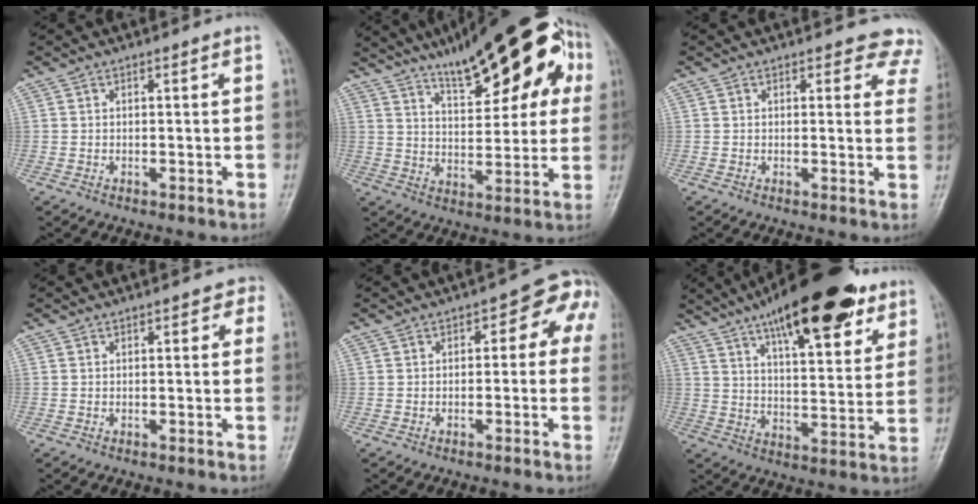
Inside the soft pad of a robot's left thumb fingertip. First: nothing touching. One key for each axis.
{"total": 22.5, "fx": 10.8, "fy": 8.3, "fz": 17.9, "tx": -0.218, "ty": -0.002, "tz": 0.158}
{"total": 6.5, "fx": 5.5, "fy": 3.1, "fz": 1.5, "tx": 0.030, "ty": -0.023, "tz": 0.035}
{"total": 1.7, "fx": 0.4, "fy": 1.2, "fz": 1.2, "tx": 0.009, "ty": 0.006, "tz": -0.006}
{"total": 6.5, "fx": 0.1, "fy": 4.2, "fz": 5.0, "tx": -0.014, "ty": 0.030, "tz": -0.013}
{"total": 23.5, "fx": 14.5, "fy": 8.1, "fz": 16.6, "tx": -0.220, "ty": -0.034, "tz": 0.220}